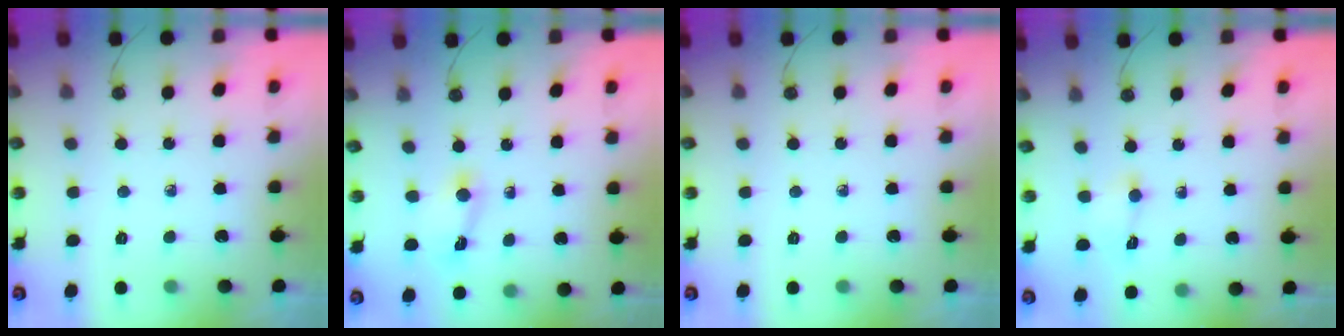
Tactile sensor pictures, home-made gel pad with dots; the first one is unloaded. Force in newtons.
{"total": 2.4, "press": 2.4, "slide": 0.3}
{"total": 0.0}
{"total": 1.9, "press": 1.7, "slide": 0.7}